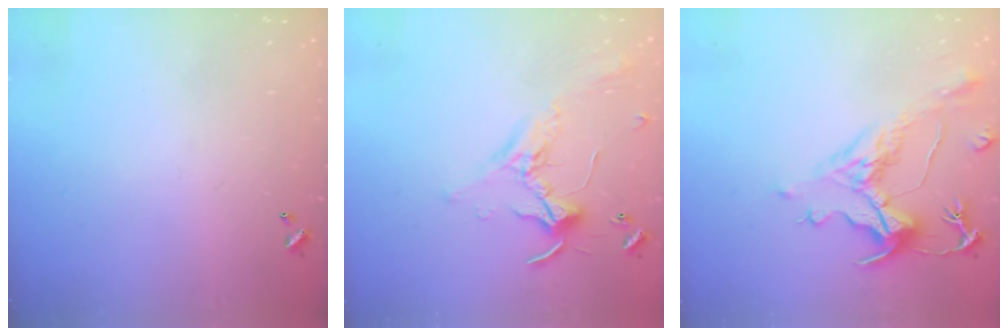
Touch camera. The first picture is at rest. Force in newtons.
{"total": 1.7, "press": 1.6, "slide": 0.2}
{"total": 1.4, "press": 0.2, "slide": 1.4}